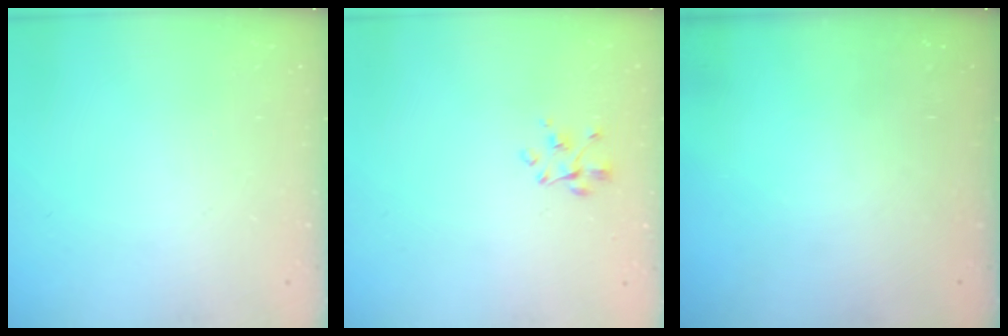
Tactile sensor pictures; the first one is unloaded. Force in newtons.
{"total": 2.4, "press": 2.3, "slide": 0.8}
{"total": 0.0}